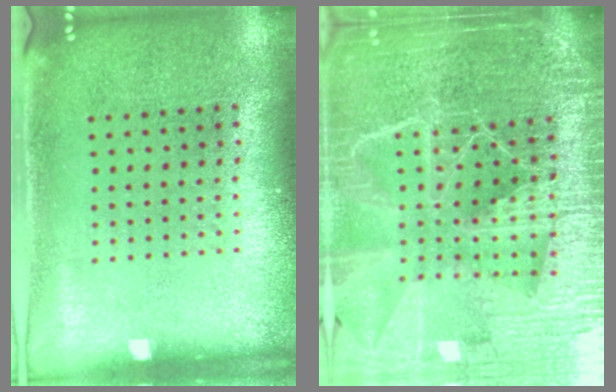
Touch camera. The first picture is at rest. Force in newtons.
{"total": 6.1, "press": 5.3, "slide": 2.9}